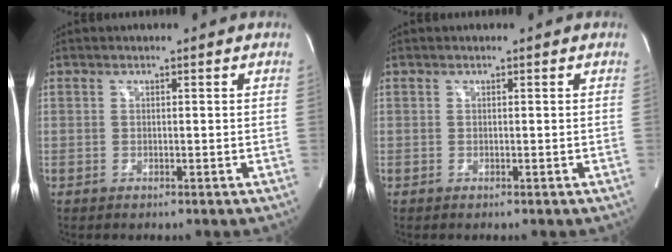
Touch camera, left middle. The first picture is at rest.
{"total": 0.0}